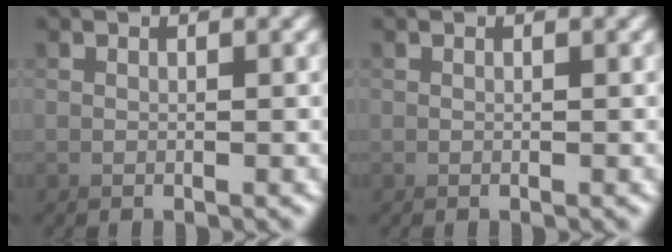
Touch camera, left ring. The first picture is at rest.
{"total": 0.0}